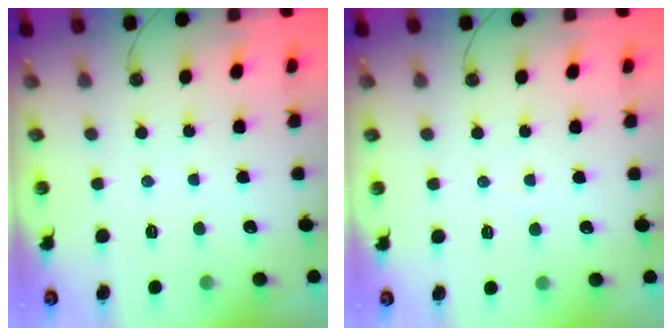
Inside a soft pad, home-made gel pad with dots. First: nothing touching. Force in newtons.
{"total": 3.5, "press": 3.5, "slide": 0.4}